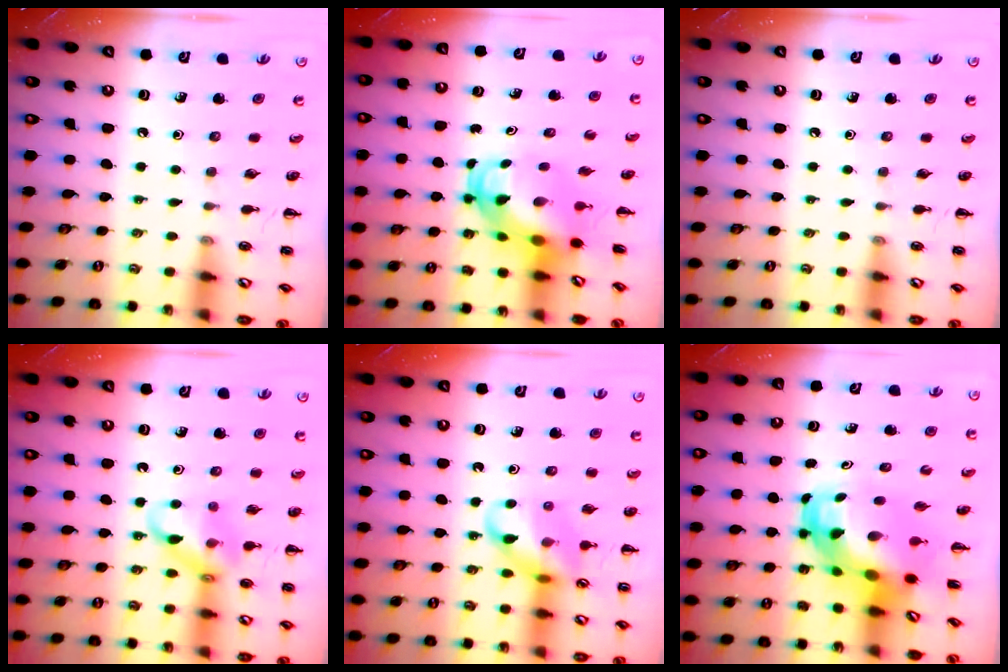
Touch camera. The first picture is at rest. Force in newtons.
{"total": 6.8, "press": 6.6, "slide": 1.4}
{"total": 0.0}
{"total": 13.7, "press": 13.5, "slide": 2.1}
{"total": 12.6, "press": 12.5, "slide": 1.6}
{"total": 7.0, "press": 6.7, "slide": 2.1}